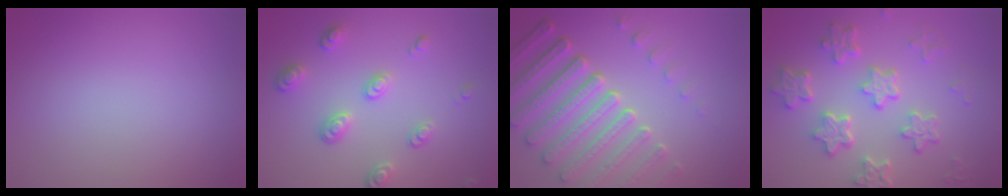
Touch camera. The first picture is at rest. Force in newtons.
{"total": 2.8, "press": 2.4, "slide": 1.4}
{"total": 7.2, "press": 5.6, "slide": 4.6}
{"total": 6.0, "press": 4.6, "slide": 3.8}